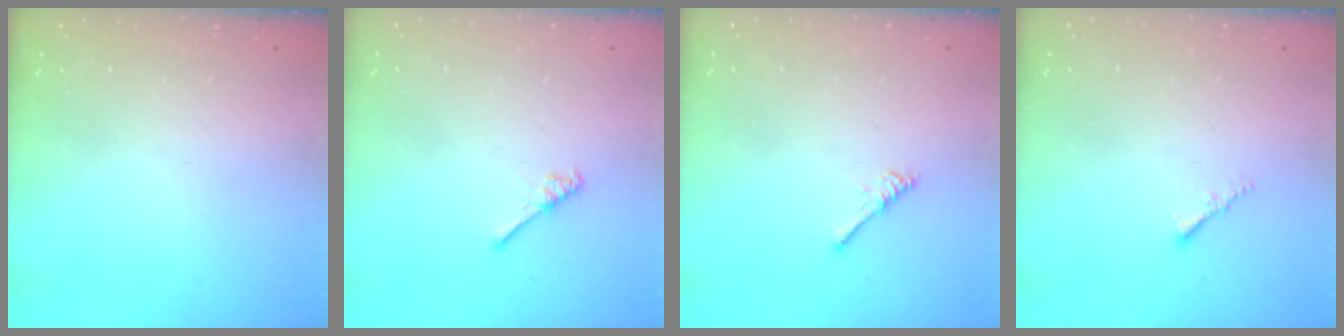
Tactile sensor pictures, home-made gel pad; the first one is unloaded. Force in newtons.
{"total": 2.6, "press": 2.6, "slide": 0.3}
{"total": 2.9, "press": 2.9, "slide": 0.5}
{"total": 1.2, "press": 1.1, "slide": 0.4}